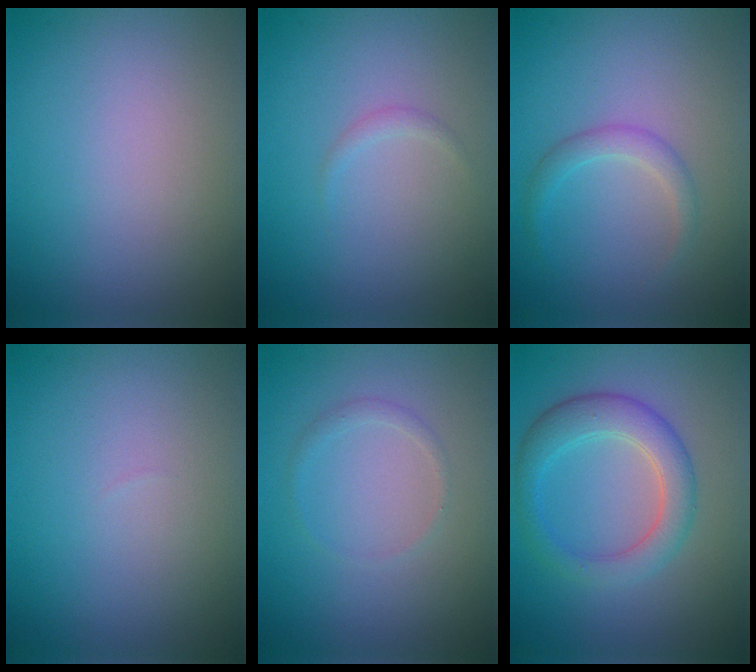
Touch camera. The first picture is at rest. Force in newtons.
{"total": 0.7, "press": 0.7, "slide": 0.0}
{"total": 1.7, "press": 1.7, "slide": 0.1}
{"total": 0.0}
{"total": 0.8, "press": 0.8, "slide": 0.0}
{"total": 4.0, "press": 4.0, "slide": 0.1}